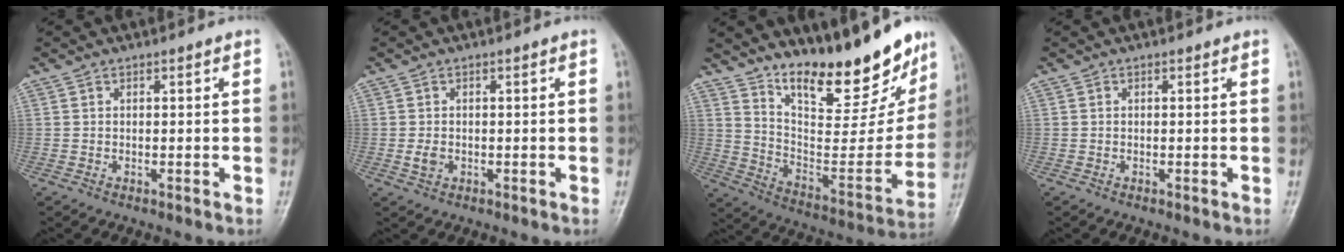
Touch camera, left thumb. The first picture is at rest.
{"total": 1.8, "force": [-0.3, 1.4, 1.0], "torque": [-0.016, 0.002, -0.006]}
{"total": 22.8, "force": [17.7, 6.9, 12.6], "torque": [-0.144, -0.108, 0.279]}
{"total": 0.0}